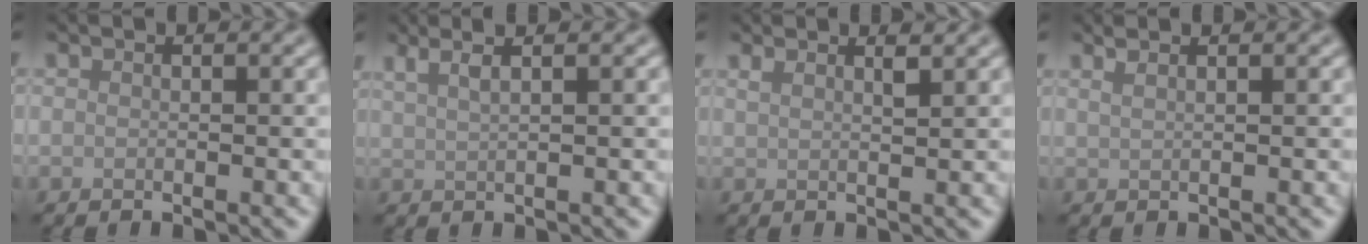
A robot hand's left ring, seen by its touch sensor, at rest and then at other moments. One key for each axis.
{"total": 3.6, "fx": 2.4, "fy": 1.3, "fz": 2.3, "tx": -0.023, "ty": 0.014, "tz": 0.016}
{"total": 1.8, "fx": 1.3, "fy": 0.5, "fz": 1.2, "tx": -0.012, "ty": 0.003, "tz": 0.017}
{"total": 2.4, "fx": 1.6, "fy": 1.1, "fz": 1.4, "tx": -0.007, "ty": 0.003, "tz": 0.001}